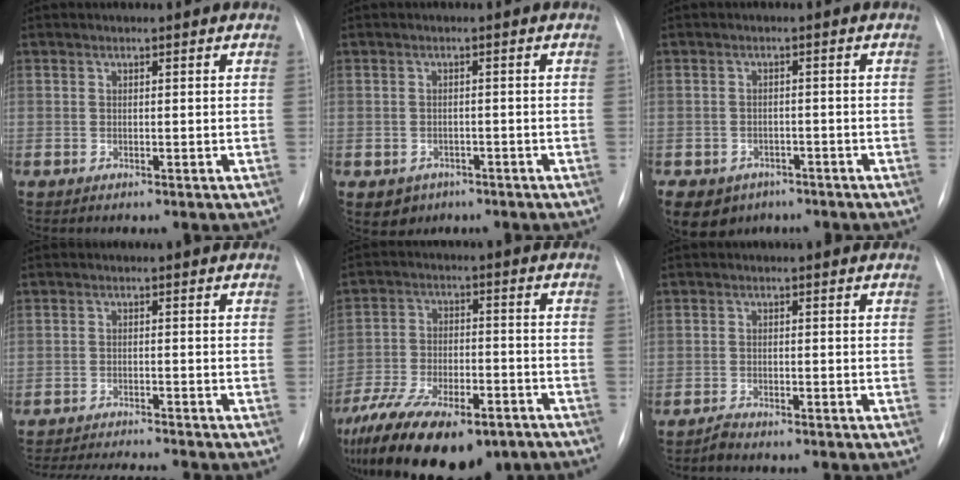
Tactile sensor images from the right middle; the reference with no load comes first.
{"total": 3.5, "force": [-1.8, 2.9, 0.8], "torque": [-0.010, 0.004, -0.017]}
{"total": 7.6, "force": [-4.6, 5.7, 1.9], "torque": [-0.037, 0.006, -0.062]}
{"total": 11.8, "force": [-11.0, 0.7, 4.4], "torque": [-0.062, -0.013, -0.155]}
{"total": 22.8, "force": [-16.1, 9.1, 13.4], "torque": [-0.254, -0.018, -0.248]}
{"total": 1.7, "force": [-1.6, 0.2, 0.4], "torque": [-0.016, -0.003, -0.027]}